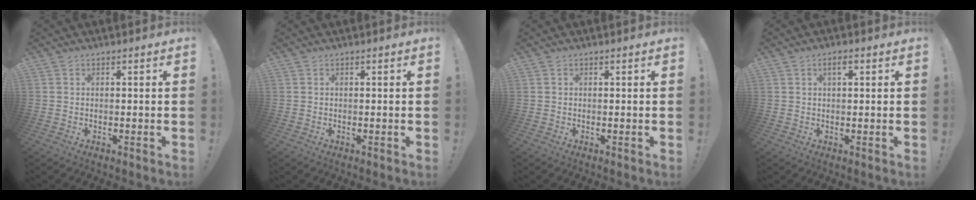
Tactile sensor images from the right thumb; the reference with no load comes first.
{"total": 0.0}
{"total": 0.0}
{"total": 2.5, "force": [1.1, 0.9, 2.0], "torque": [-0.030, -0.001, 0.016]}